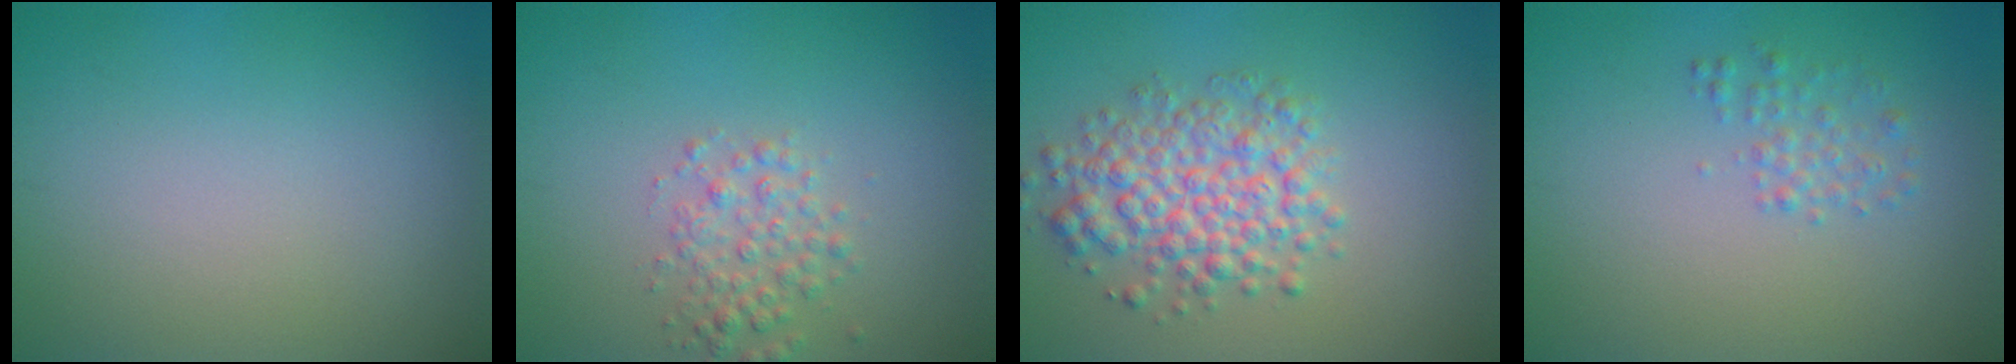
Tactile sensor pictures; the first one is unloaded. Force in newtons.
{"total": 2.4, "press": 2.4, "slide": 0.1}
{"total": 5.0, "press": 5.0, "slide": 0.2}
{"total": 1.5, "press": 1.5, "slide": 0.1}